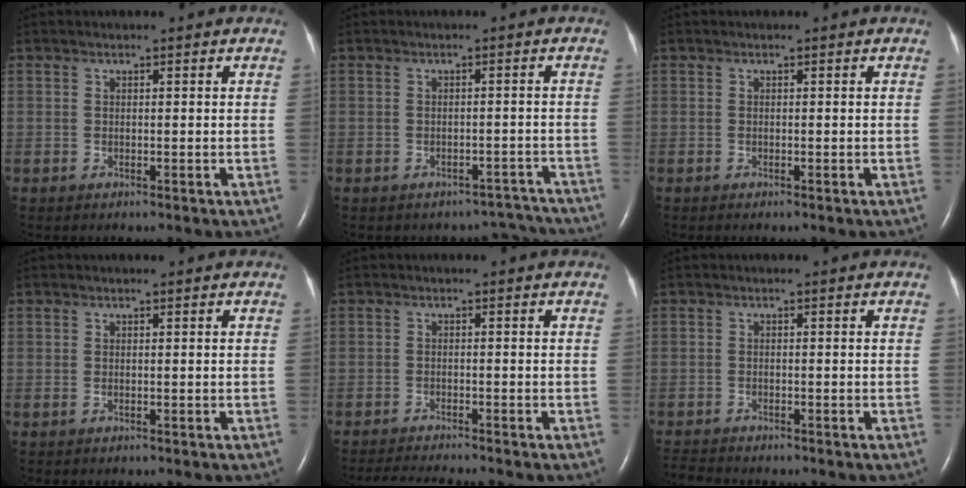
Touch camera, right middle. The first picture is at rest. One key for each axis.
{"total": 5.1, "fx": -4.7, "fy": 1.7, "fz": -1.3, "tx": 0.033, "ty": 0.033, "tz": -0.046}
{"total": 0.0}
{"total": 0.0}
{"total": 5.0, "fx": -4.6, "fy": -0.7, "fz": 1.6, "tx": -0.027, "ty": -0.018, "tz": -0.075}
{"total": 2.6, "fx": -2.5, "fy": 0.1, "fz": 0.4, "tx": -0.009, "ty": -0.013, "tz": -0.043}